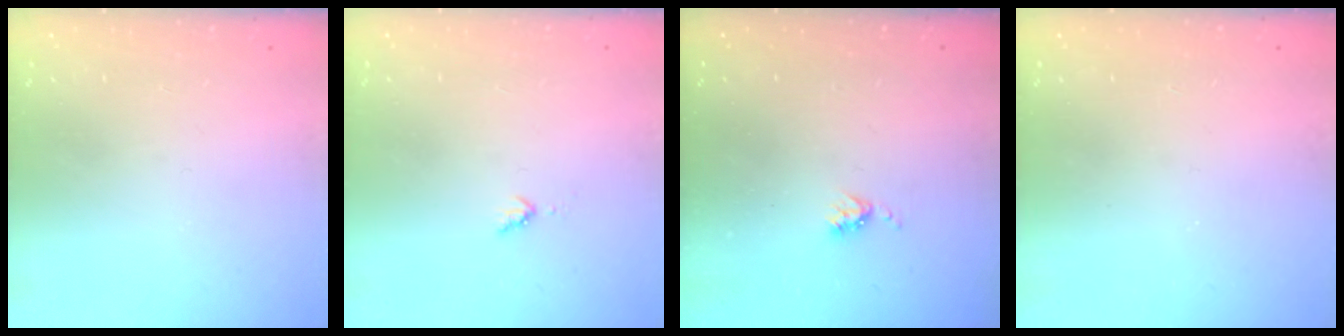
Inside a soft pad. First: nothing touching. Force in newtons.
{"total": 2.8, "press": 2.8, "slide": 0.4}
{"total": 4.0, "press": 3.9, "slide": 0.6}
{"total": 1.7, "press": 1.7, "slide": 0.2}